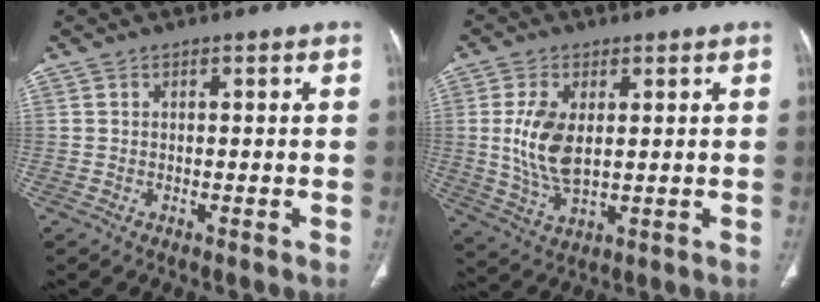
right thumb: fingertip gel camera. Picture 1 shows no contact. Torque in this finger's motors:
{"motor_torque": [-0.67, 0.60, 0.80, -0.02, 0.11]}